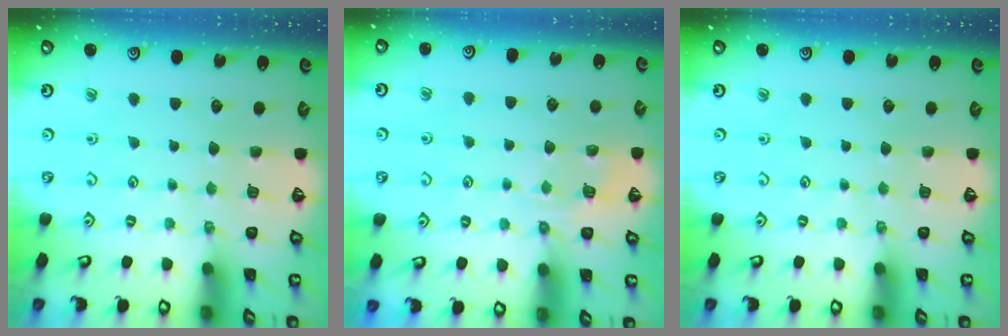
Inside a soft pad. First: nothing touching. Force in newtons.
{"total": 5.0, "press": 4.7, "slide": 1.5}
{"total": 0.0}